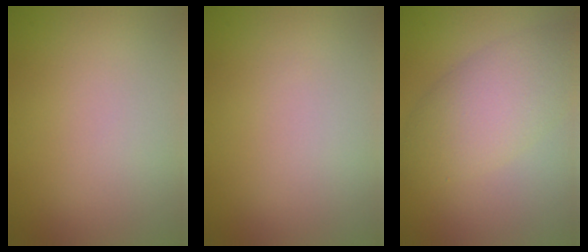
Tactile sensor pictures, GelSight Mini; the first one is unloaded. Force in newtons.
{"total": 0.0}
{"total": 4.3, "press": 4.3, "slide": 0.4}